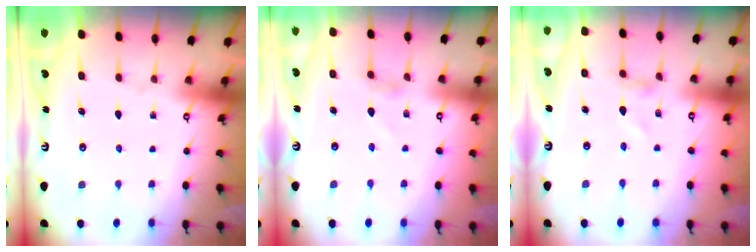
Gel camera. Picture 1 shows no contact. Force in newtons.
{"total": 2.1, "press": 2.1, "slide": 0.4}
{"total": 0.0}